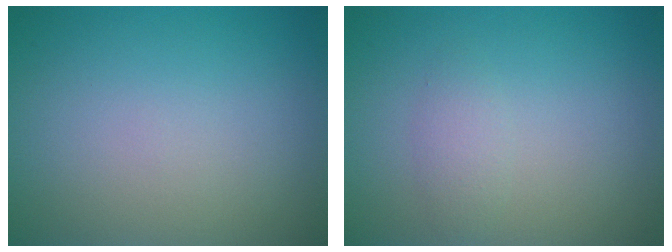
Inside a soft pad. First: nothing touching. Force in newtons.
{"total": 1.3, "press": 1.3, "slide": 0.1}